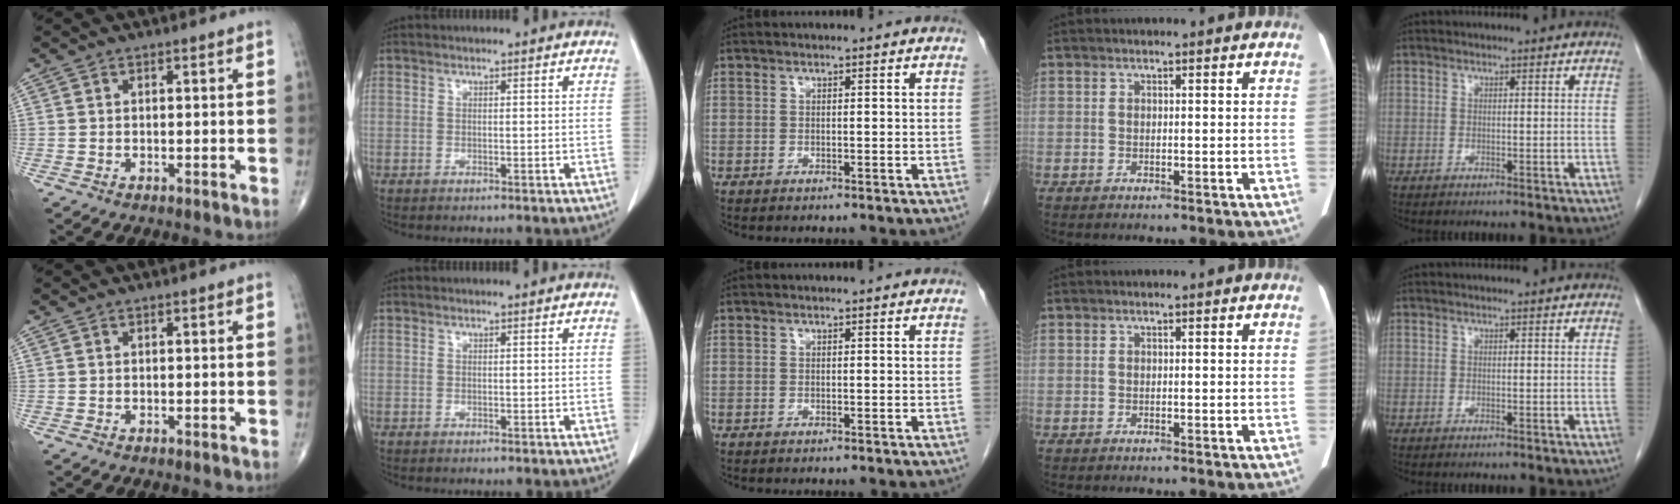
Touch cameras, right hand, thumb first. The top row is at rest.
{}